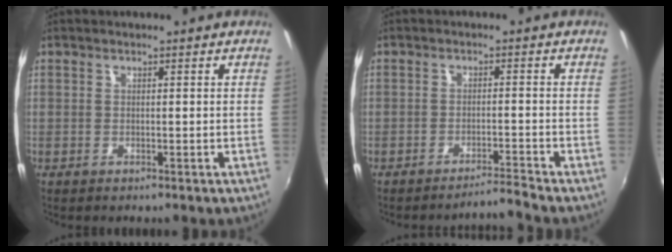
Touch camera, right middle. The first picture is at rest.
{"total": 3.4, "force": [-2.9, -1.8, -0.4], "torque": [0.001, 0.006, -0.049]}